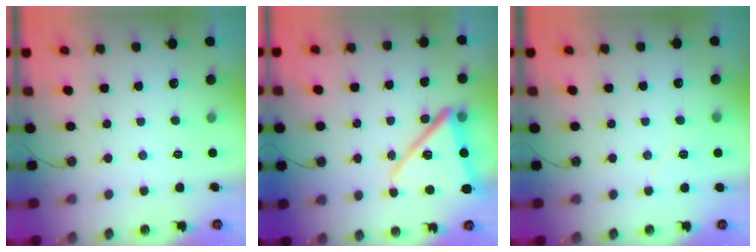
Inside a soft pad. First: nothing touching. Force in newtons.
{"total": 16.0, "press": 15.9, "slide": 1.3}
{"total": 5.2, "press": 4.6, "slide": 2.4}